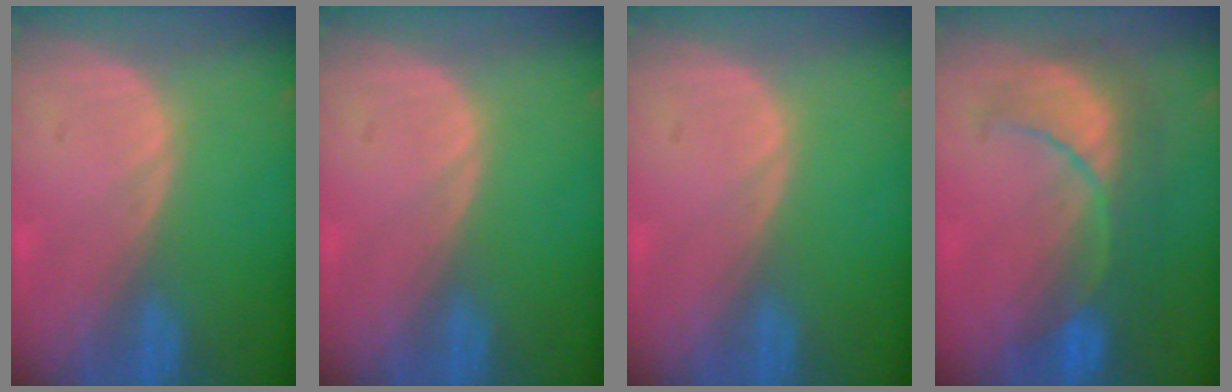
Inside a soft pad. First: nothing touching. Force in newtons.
{"total": 0.0}
{"total": 0.0}
{"total": 8.7, "press": 8.4, "slide": 2.1}